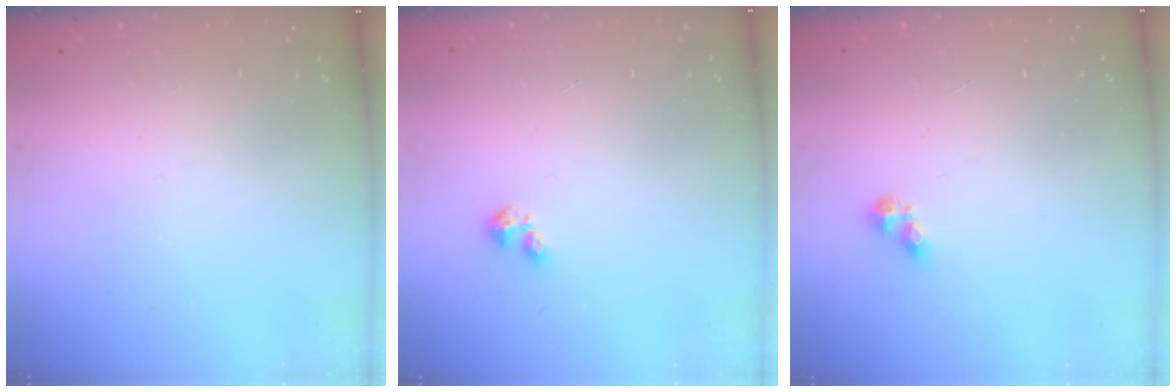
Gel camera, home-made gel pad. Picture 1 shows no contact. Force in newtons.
{"total": 1.6, "press": 1.6, "slide": 0.3}
{"total": 3.0, "press": 2.9, "slide": 0.5}